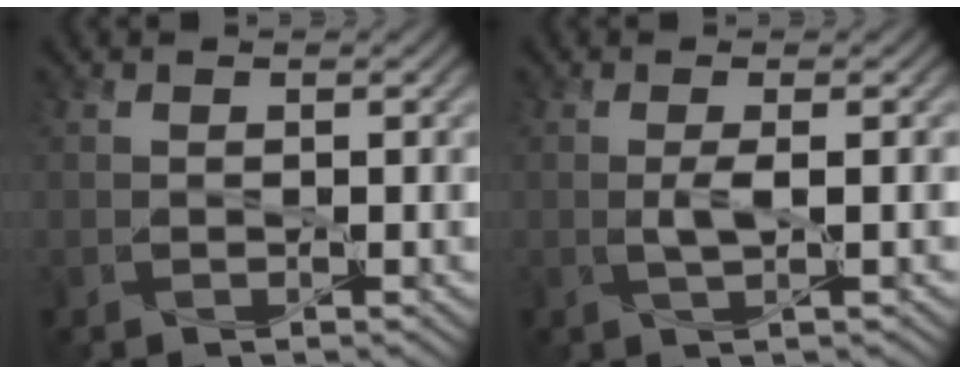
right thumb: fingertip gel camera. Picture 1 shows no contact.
{"total": 1.9, "force": [0.1, 0.3, 1.9], "torque": [-0.042, 0.002, 0.000]}